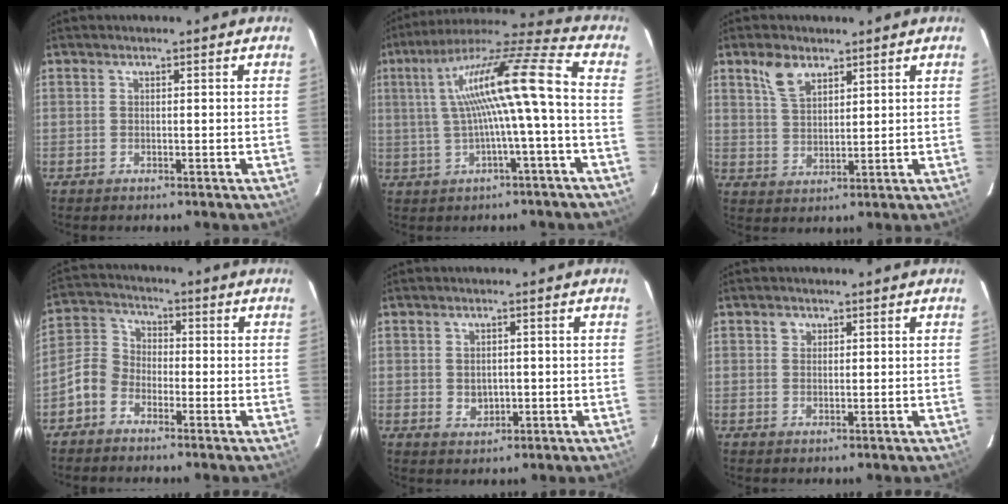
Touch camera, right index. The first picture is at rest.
{"total": 16.2, "force": [0.5, 0.6, 16.2], "torque": [-0.282, 0.022, 0.013]}
{"total": 5.8, "force": [3.8, 3.1, 3.2], "torque": [-0.061, 0.009, 0.076]}
{"total": 6.1, "force": [-3.4, 4.6, 2.1], "torque": [-0.049, 0.023, -0.077]}
{"total": 3.1, "force": [-0.2, 2.6, 1.6], "torque": [-0.028, 0.001, 0.003]}
{"total": 1.5, "force": [0.7, 1.3, 0.2], "torque": [-0.001, 0.006, 0.011]}